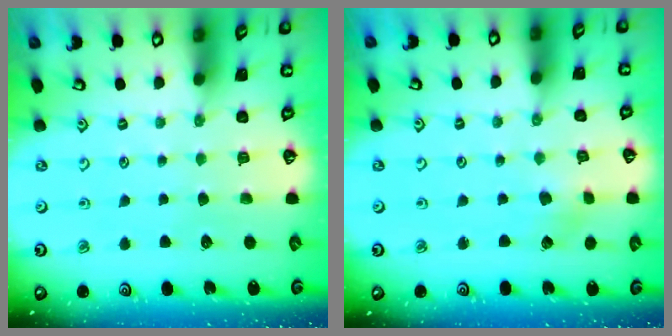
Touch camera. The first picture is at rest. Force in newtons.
{"total": 2.3, "press": 2.3, "slide": 0.3}